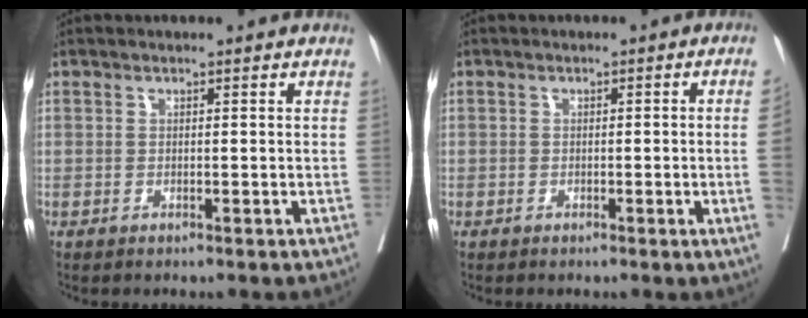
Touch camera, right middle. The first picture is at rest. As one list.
[{"total": 3.2, "force": [-0.5, -0.7, 3.1], "torque": [-0.046, 0.001, 0.000]}]